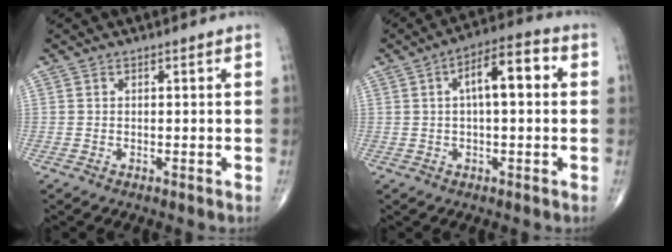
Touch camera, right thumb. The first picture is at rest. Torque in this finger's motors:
{"motor_torque": [1.88, 2.78, 1.06, 0.11, 0.10]}